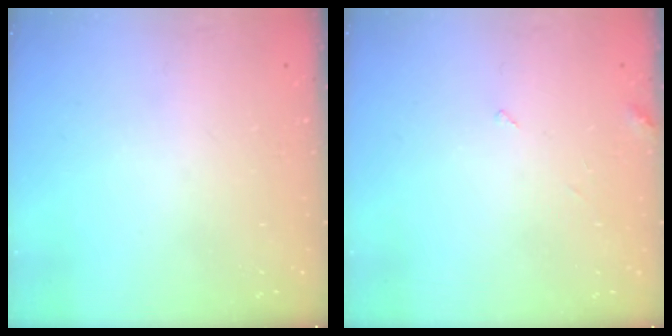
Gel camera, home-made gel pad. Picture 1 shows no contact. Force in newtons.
{"total": 3.6, "press": 3.6, "slide": 0.4}